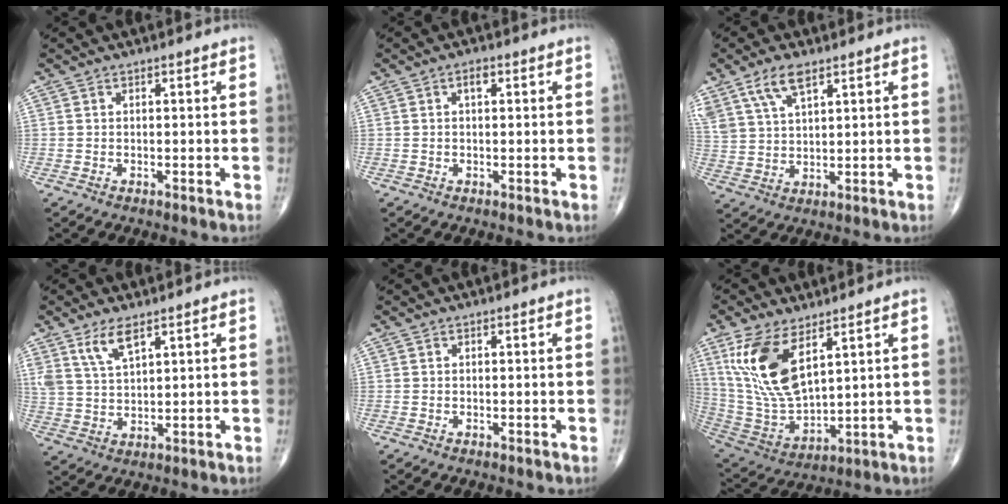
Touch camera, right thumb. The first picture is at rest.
{"total": 1.5, "force": [0.4, 0.6, 1.3], "torque": [-0.020, 0.001, 0.004]}
{"total": 8.0, "force": [5.0, 3.3, 5.3], "torque": [-0.105, -0.012, 0.104]}
{"total": 6.3, "force": [4.0, 2.3, 4.3], "torque": [-0.083, -0.019, 0.085]}
{"total": 0.0}
{"total": 16.0, "force": [7.2, 7.2, 12.2], "torque": [-0.240, -0.031, 0.158]}